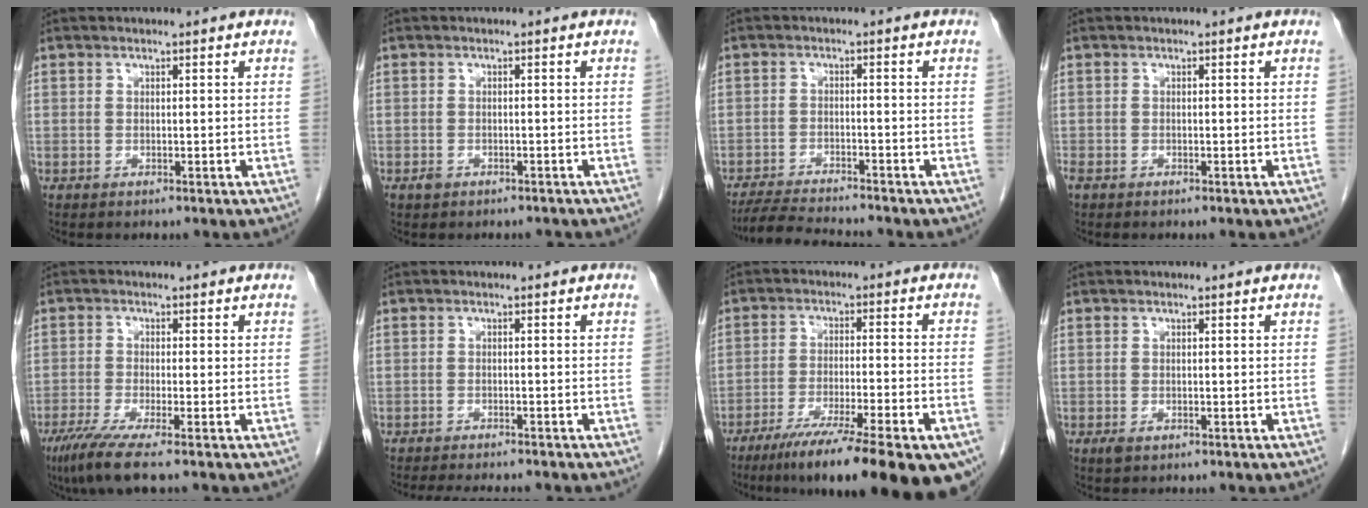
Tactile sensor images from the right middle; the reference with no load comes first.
{"total": 1.7, "force": [-1.3, 0.9, 0.6], "torque": [-0.013, 0.000, -0.015]}
{"total": 7.1, "force": [-6.7, -0.1, 2.4], "torque": [-0.040, -0.018, -0.113]}
{"total": 1.0, "force": [-0.7, 0.6, 0.4], "torque": [-0.014, -0.002, -0.010]}
{"total": 6.1, "force": [-4.1, -0.1, 4.5], "torque": [-0.082, -0.018, -0.076]}
{"total": 8.1, "force": [-7.3, 1.2, 3.3], "torque": [-0.042, -0.011, -0.099]}
{"total": 20.9, "force": [-14.9, 2.2, 14.5], "torque": [-0.160, -0.035, -0.222]}
{"total": 1.0, "force": [-0.5, 0.5, 0.8], "torque": [-0.017, -0.002, -0.004]}